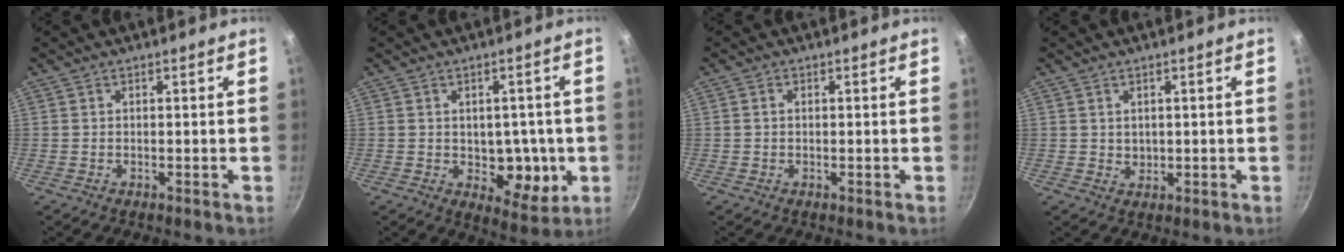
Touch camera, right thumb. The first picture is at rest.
{"total": 9.5, "force": [-1.1, 6.3, 7.0], "torque": [-0.046, -0.011, -0.006]}
{"total": 0.9, "force": [0.1, 0.7, 0.5], "torque": [-0.009, 0.004, 0.000]}
{"total": 1.5, "force": [0.8, 1.1, 0.6], "torque": [-0.005, -0.006, 0.015]}